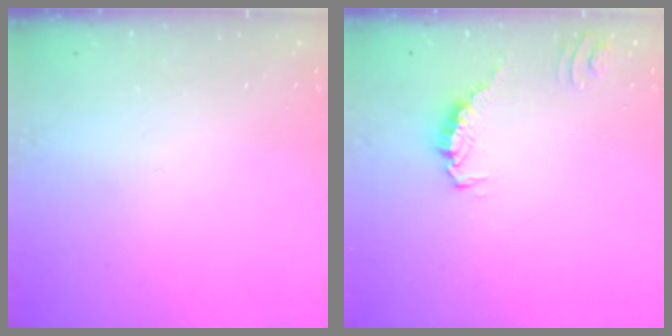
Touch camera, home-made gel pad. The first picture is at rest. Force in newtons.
{"total": 0.5, "press": 0.5, "slide": 0.2}